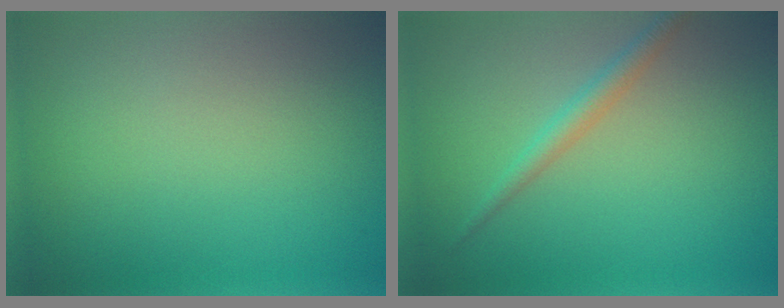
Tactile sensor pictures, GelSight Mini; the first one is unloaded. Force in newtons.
{"total": 2.0, "press": 2.0, "slide": 0.0}